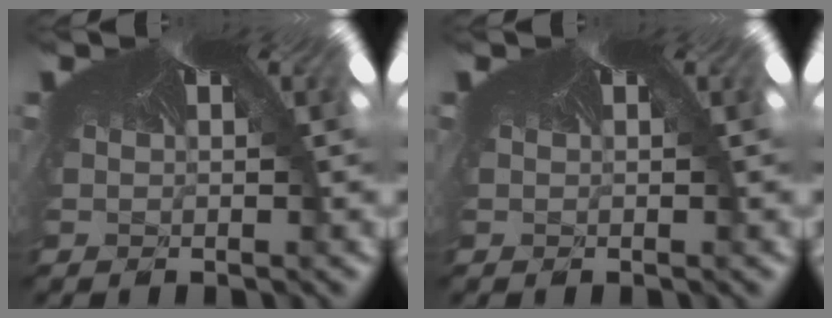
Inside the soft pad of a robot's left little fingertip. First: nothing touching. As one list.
[{"total": 0.0}]